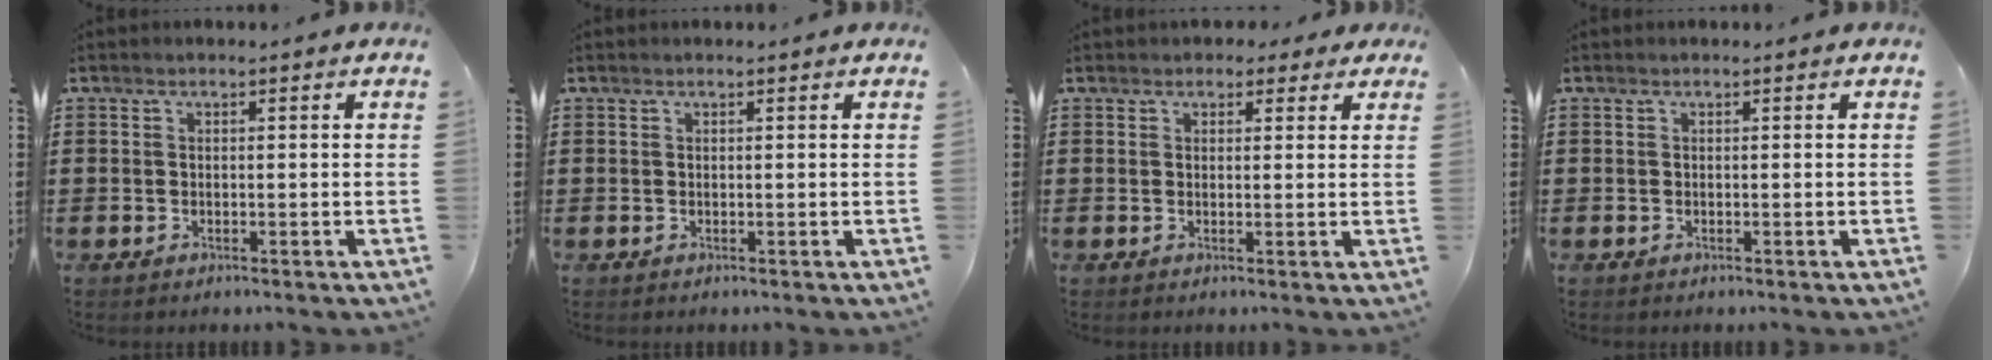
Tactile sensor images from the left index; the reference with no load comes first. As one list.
[{"total": 0.0}, {"total": 2.0, "force": [1.5, 1.3, 0.3], "torque": [-0.005, 0.006, 0.026]}, {"total": 0.0}]